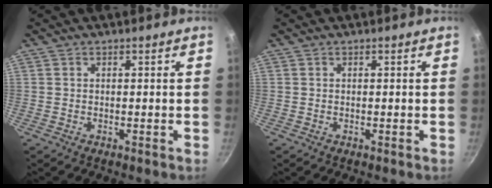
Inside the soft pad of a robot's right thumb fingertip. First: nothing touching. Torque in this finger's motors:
{"motor_torque": [0.08, -0.24, 0.42, -0.24, -0.01]}